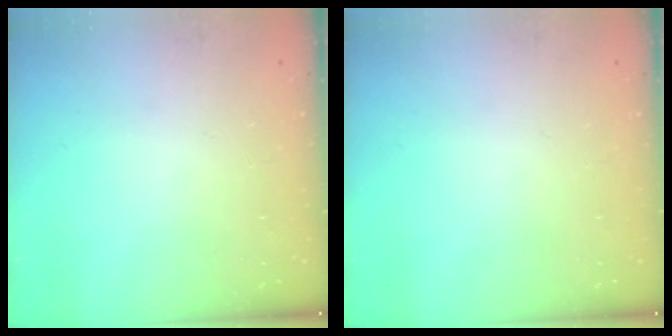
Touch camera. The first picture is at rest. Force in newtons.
{"total": 0.0}